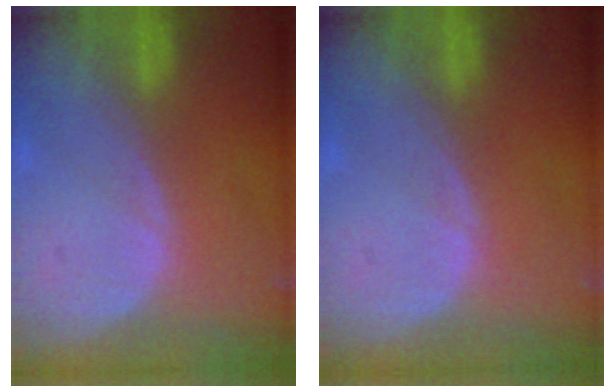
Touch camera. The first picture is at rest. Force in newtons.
{"total": 0.0}